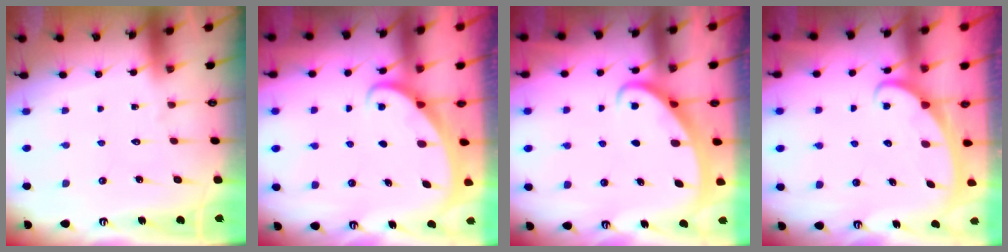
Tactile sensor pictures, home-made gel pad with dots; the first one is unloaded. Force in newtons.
{"total": 1.8, "press": 1.8, "slide": 0.2}
{"total": 2.6, "press": 2.6, "slide": 0.3}
{"total": 2.4, "press": 2.3, "slide": 0.4}